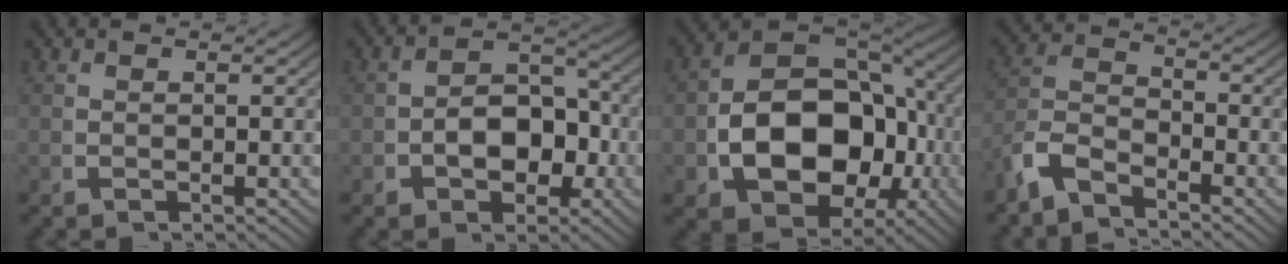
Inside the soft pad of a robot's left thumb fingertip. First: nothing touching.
{"total": 7.0, "force": [-1.3, 4.8, 4.9], "torque": [-0.085, -0.021, -0.010]}
{"total": 15.2, "force": [-2.2, 10.5, 10.7], "torque": [-0.225, -0.057, -0.004]}
{"total": 5.0, "force": [-2.5, 3.3, 2.8], "torque": [-0.055, -0.016, -0.048]}